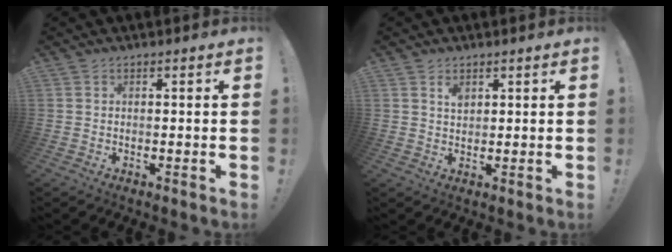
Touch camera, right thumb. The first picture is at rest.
{"total": 2.3, "force": [1.4, 1.3, 1.3], "torque": [-0.007, -0.010, 0.021]}